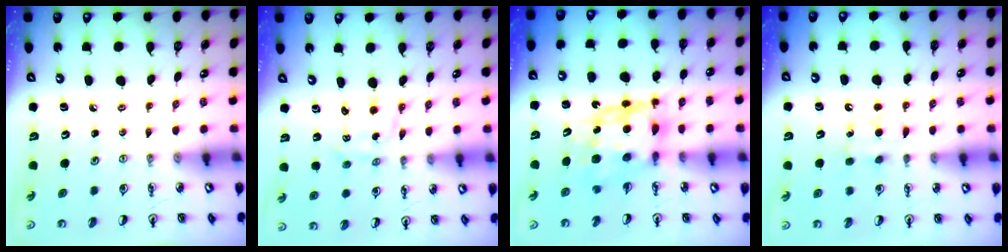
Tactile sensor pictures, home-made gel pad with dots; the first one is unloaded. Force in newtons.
{"total": 1.7, "press": 1.4, "slide": 0.9}
{"total": 7.7, "press": 7.7, "slide": 0.6}
{"total": 8.0, "press": 8.0, "slide": 0.8}